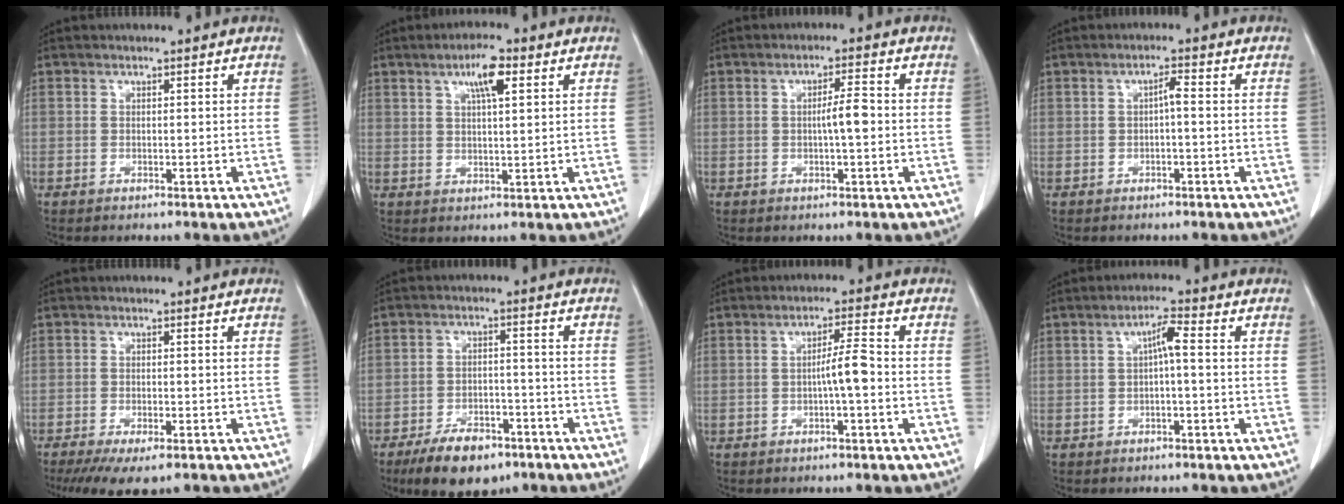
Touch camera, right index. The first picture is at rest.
{"total": 5.3, "force": [2.5, 0.9, 4.6], "torque": [-0.082, 0.005, 0.042]}
{"total": 3.4, "force": [-0.2, 0.3, 3.4], "torque": [-0.054, 0.005, -0.003]}
{"total": 1.8, "force": [-0.2, 0.3, 1.7], "torque": [-0.028, 0.004, -0.004]}
{"total": 9.4, "force": [-7.2, 2.2, 5.6], "torque": [-0.077, -0.013, -0.107]}
{"total": 9.4, "force": [-6.8, 4.0, 5.2], "torque": [-0.088, -0.005, -0.112]}
{"total": 4.0, "force": [-0.8, 0.1, 3.9], "torque": [-0.060, 0.008, -0.012]}
{"total": 3.2, "force": [0.1, 0.4, 3.2], "torque": [-0.056, 0.011, 0.002]}